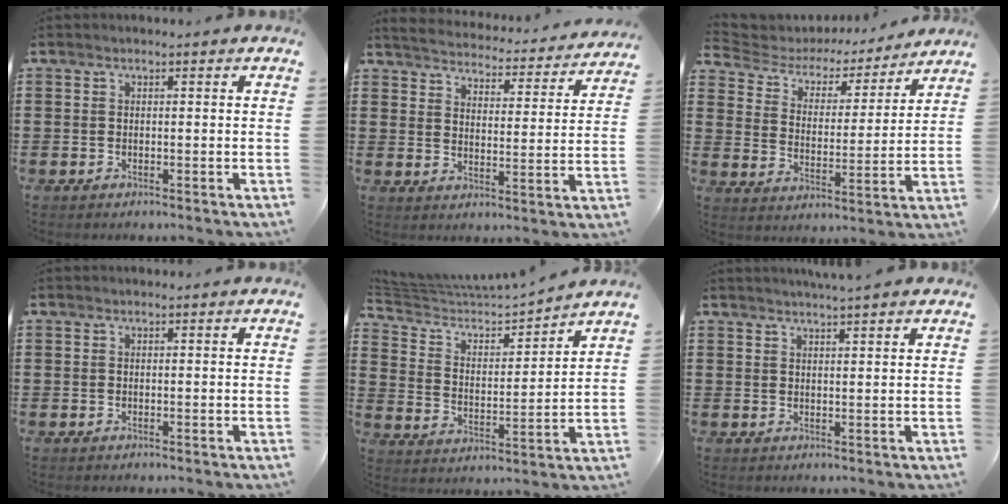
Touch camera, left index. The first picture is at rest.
{"total": 4.0, "force": [4.0, -0.4, 0.1], "torque": [-0.028, -0.038, 0.064]}
{"total": 4.5, "force": [4.1, 1.3, 1.1], "torque": [-0.048, -0.027, 0.063]}
{"total": 0.0}
{"total": 5.2, "force": [4.9, 0.6, 1.5], "torque": [-0.059, -0.040, 0.078]}
{"total": 2.4, "force": [2.3, -0.2, 0.9], "torque": [-0.022, -0.001, 0.043]}